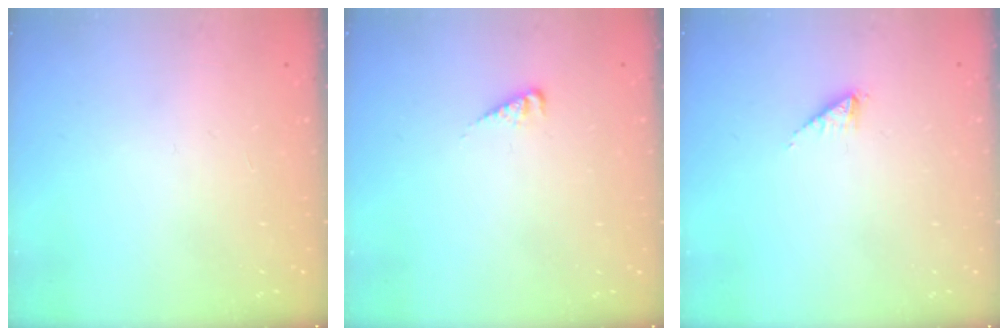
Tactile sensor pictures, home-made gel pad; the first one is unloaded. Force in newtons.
{"total": 2.6, "press": 2.6, "slide": 0.5}
{"total": 2.1, "press": 2.1, "slide": 0.2}